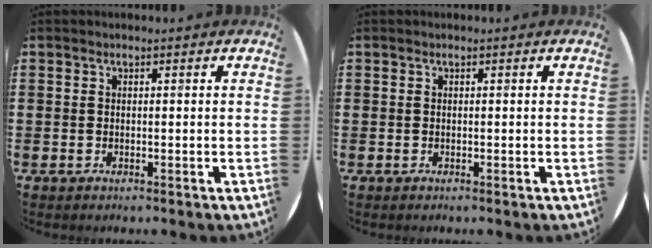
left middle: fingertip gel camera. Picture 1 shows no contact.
{"total": 0.0}